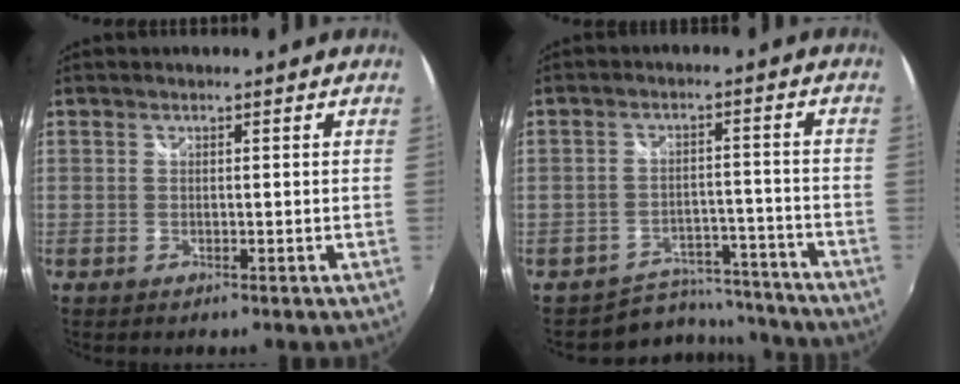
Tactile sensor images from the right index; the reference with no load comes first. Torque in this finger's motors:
{"motor_torque": [-1.22, -0.64, -0.79, -0.21]}